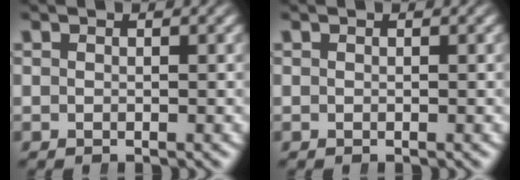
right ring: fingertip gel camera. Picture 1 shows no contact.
{"total": 0.0}